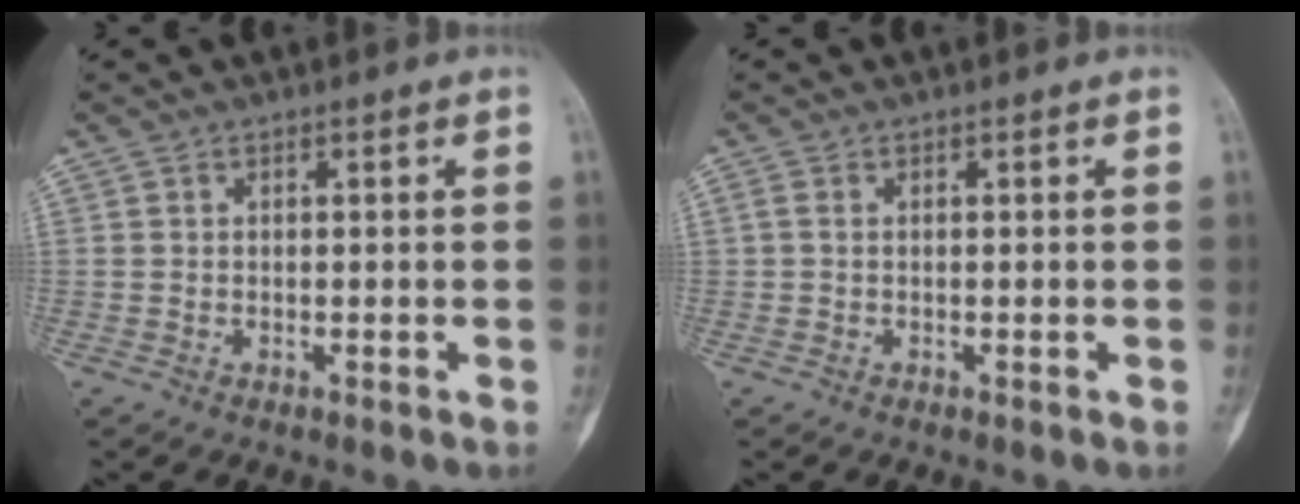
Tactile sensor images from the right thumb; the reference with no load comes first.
{"total": 0.9, "force": [-0.1, 0.5, 0.7], "torque": [-0.015, 0.000, -0.003]}